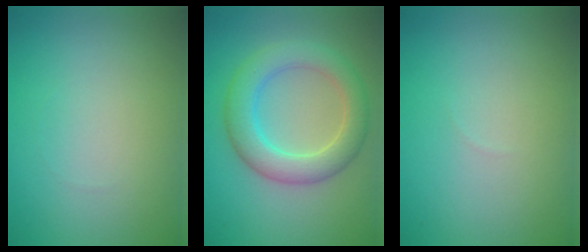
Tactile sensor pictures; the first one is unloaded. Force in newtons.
{"total": 5.2, "press": 5.1, "slide": 0.4}
{"total": 0.0}